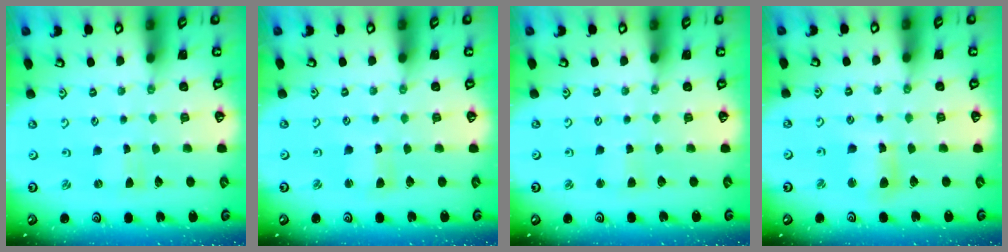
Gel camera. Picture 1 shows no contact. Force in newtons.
{"total": 1.5, "press": 1.5, "slide": 0.3}
{"total": 2.6, "press": 2.6, "slide": 0.4}
{"total": 7.2, "press": 7.1, "slide": 1.2}